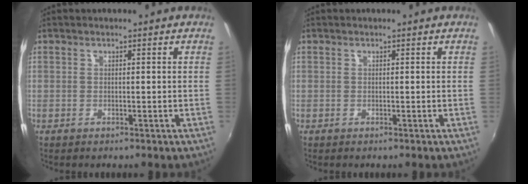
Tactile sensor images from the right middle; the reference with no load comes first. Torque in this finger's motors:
{"motor_torque": [0.00, 0.00, 0.00, -0.01]}